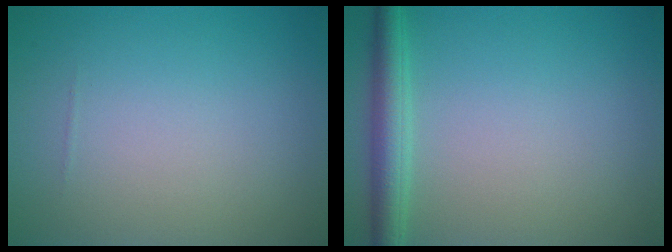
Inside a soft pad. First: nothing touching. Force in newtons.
{"total": 3.1, "press": 3.1, "slide": 0.2}